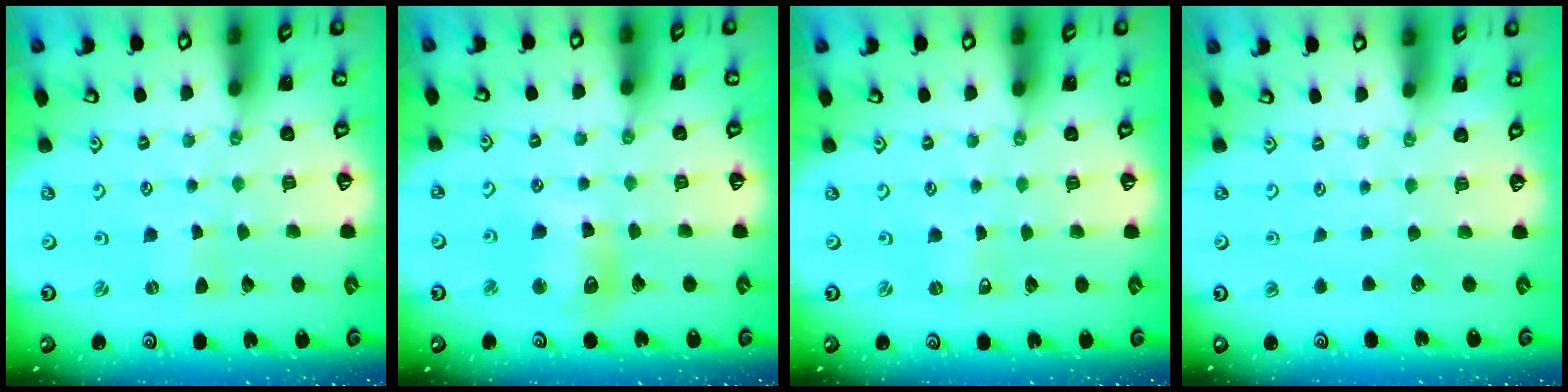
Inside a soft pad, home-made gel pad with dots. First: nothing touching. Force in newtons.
{"total": 11.2, "press": 11.0, "slide": 1.8}
{"total": 0.0}
{"total": 0.0}